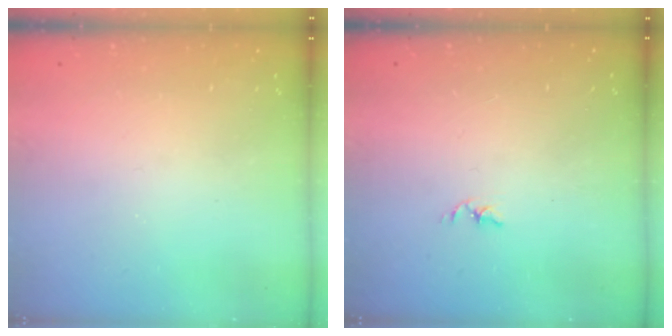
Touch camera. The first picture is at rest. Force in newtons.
{"total": 1.8, "press": 1.7, "slide": 0.3}